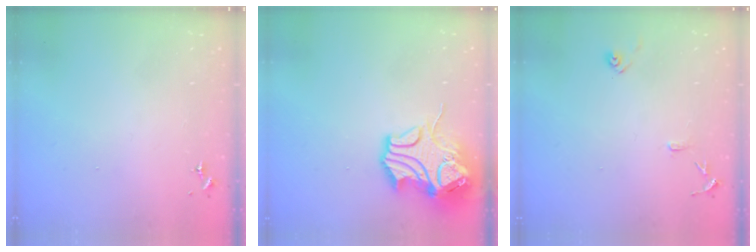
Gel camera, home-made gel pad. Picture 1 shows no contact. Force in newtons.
{"total": 14.6, "press": 14.5, "slide": 2.1}
{"total": 9.0, "press": 8.9, "slide": 0.8}